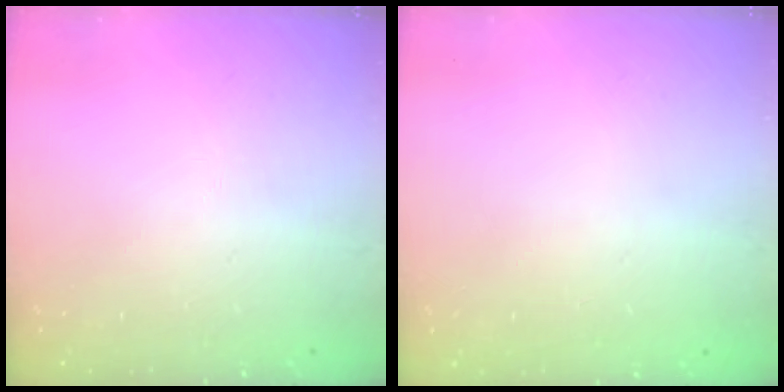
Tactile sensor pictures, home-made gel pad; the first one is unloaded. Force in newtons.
{"total": 0.0}